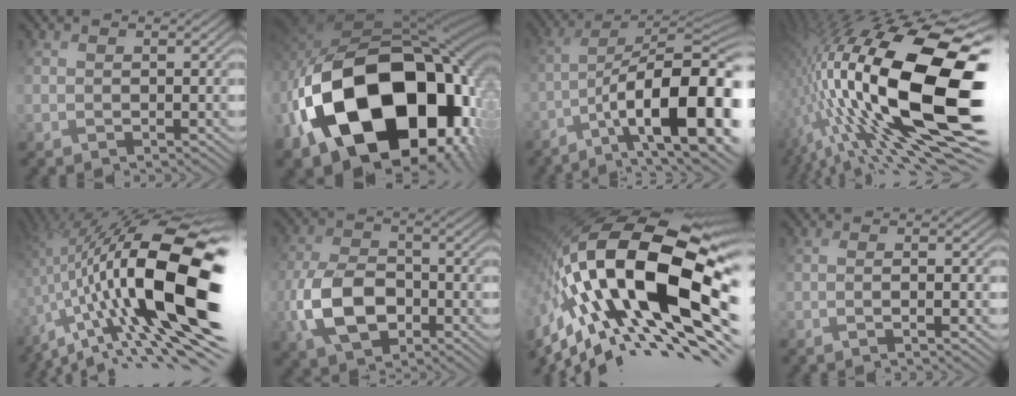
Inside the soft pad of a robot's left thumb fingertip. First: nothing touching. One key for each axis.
{"total": 22.9, "fx": -5.1, "fy": 15.5, "fz": 16.1, "tx": -0.352, "ty": -0.053, "tz": -0.061}
{"total": 16.4, "fx": -6.2, "fy": 5.5, "fz": 14.1, "tx": -0.219, "ty": -0.007, "tz": -0.091}
{"total": 22.3, "fx": -1.8, "fy": 9.3, "fz": 20.2, "tx": -0.391, "ty": -0.012, "tz": -0.036}
{"total": 20.9, "fx": -2.0, "fy": 7.4, "fz": 19.5, "tx": -0.332, "ty": 0.000, "tz": -0.045}
{"total": 9.1, "fx": -3.3, "fy": 5.8, "fz": 6.3, "tx": -0.151, "ty": -0.002, "tz": -0.069}
{"total": 21.9, "fx": -2.5, "fy": 9.6, "fz": 19.5, "tx": -0.399, "ty": -0.014, "tz": -0.062}
{"total": 2.9, "fx": -1.3, "fy": 0.6, "fz": 2.5, "tx": -0.034, "ty": 0.005, "tz": -0.039}